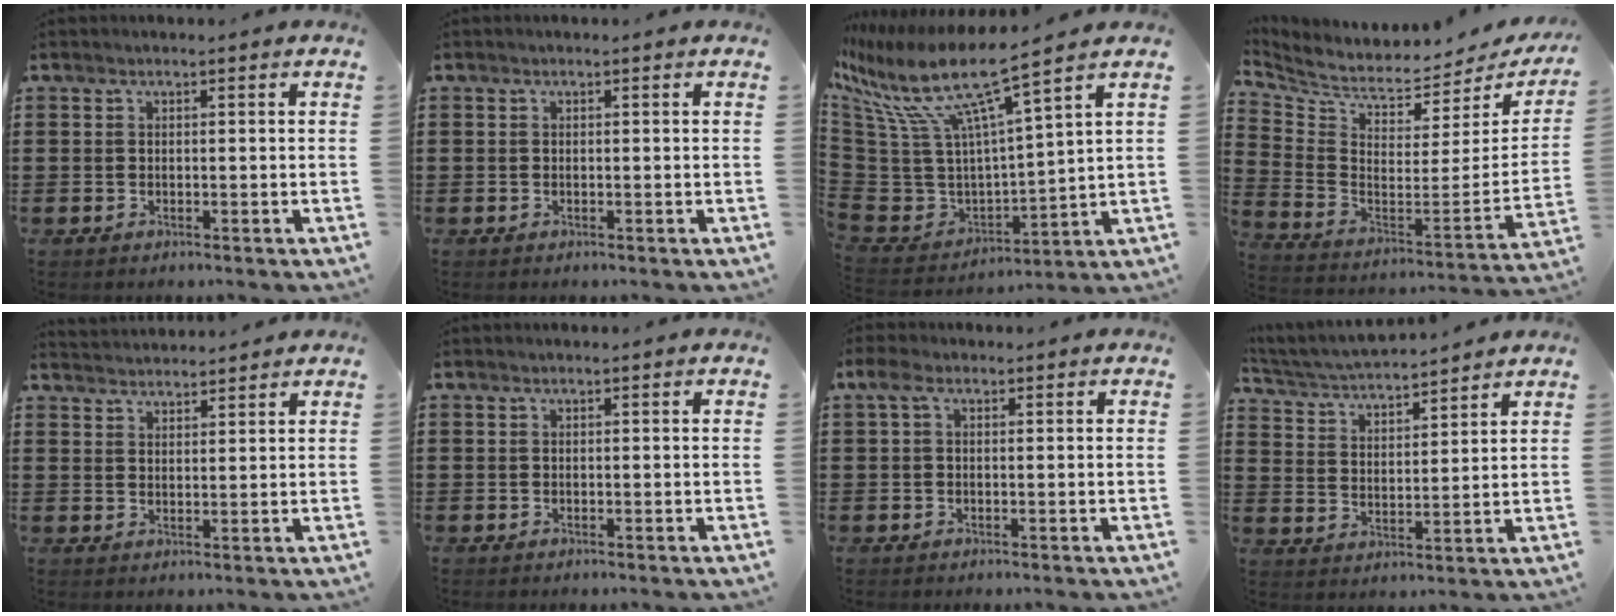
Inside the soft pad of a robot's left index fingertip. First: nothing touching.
{"total": 0.0}
{"total": 11.6, "force": [7.0, 2.7, 8.8], "torque": [-0.213, -0.052, 0.109]}
{"total": 4.3, "force": [4.0, 0.9, 1.3], "torque": [-0.053, -0.052, 0.064]}
{"total": 2.6, "force": [2.6, -0.1, -0.4], "torque": [0.000, -0.006, 0.051]}
{"total": 0.0}
{"total": 2.0, "force": [-0.2, 1.2, 1.6], "torque": [-0.043, 0.004, -0.008]}
{"total": 4.3, "force": [4.2, 0.3, 1.0], "torque": [-0.042, -0.026, 0.069]}